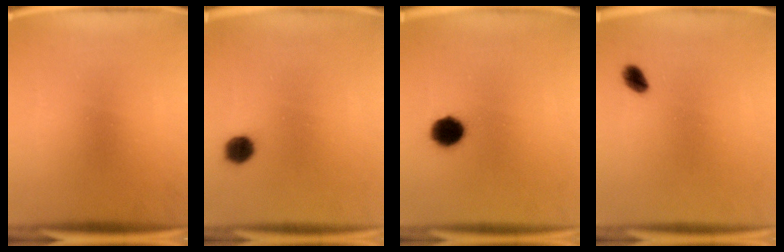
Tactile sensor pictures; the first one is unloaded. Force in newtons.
{"total": 4.2}
{"total": 7.2}
{"total": 2.8}